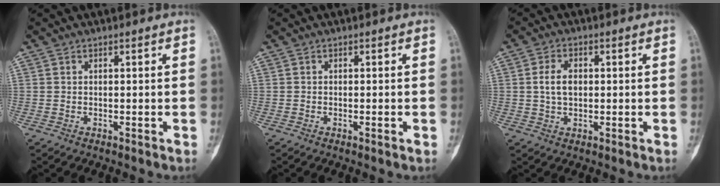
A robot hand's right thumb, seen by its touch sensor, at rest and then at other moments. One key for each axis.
{"total": 0.8, "fx": -0.4, "fy": 0.1, "fz": 0.7, "tx": -0.009, "ty": -0.002, "tz": -0.005}
{"total": 4.7, "fx": 0.4, "fy": 2.9, "fz": 3.6, "tx": -0.066, "ty": 0.006, "tz": 0.007}